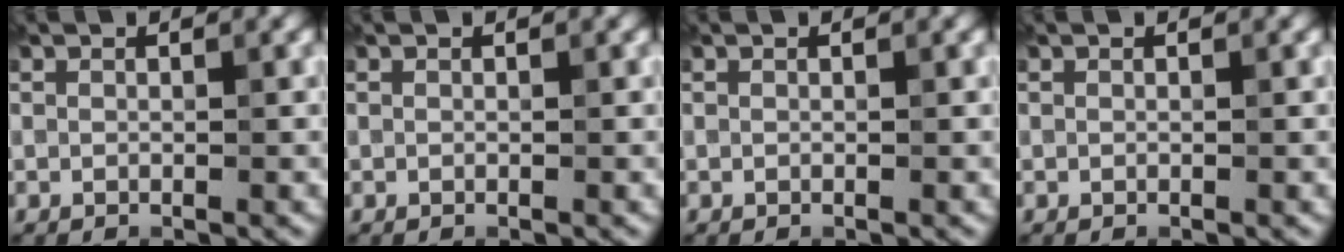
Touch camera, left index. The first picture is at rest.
{"total": 0.0}
{"total": 0.0}
{"total": 0.0}